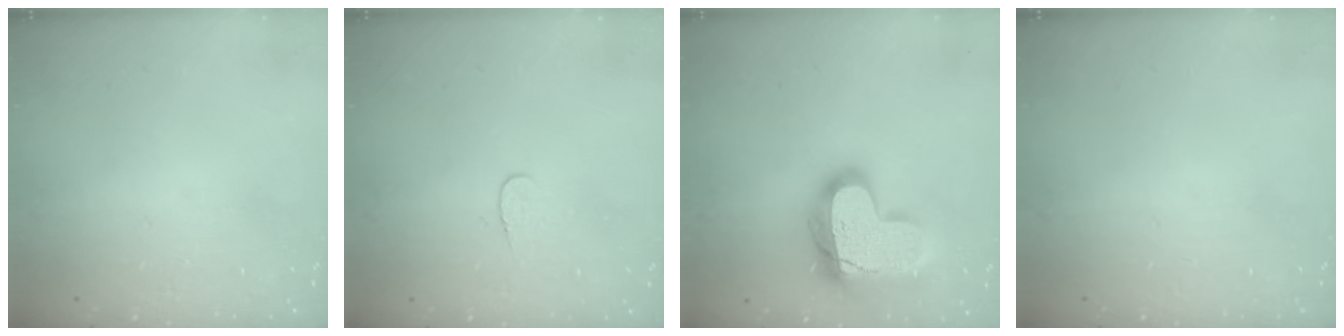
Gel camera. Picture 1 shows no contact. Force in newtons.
{"total": 3.9, "press": 3.9, "slide": 0.2}
{"total": 23.3, "press": 23.2, "slide": 1.9}
{"total": 0.0}